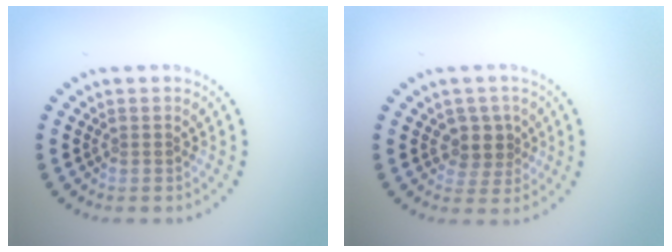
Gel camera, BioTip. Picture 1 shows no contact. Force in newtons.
{"total": 2.5, "press": 2.1, "slide": 1.3}